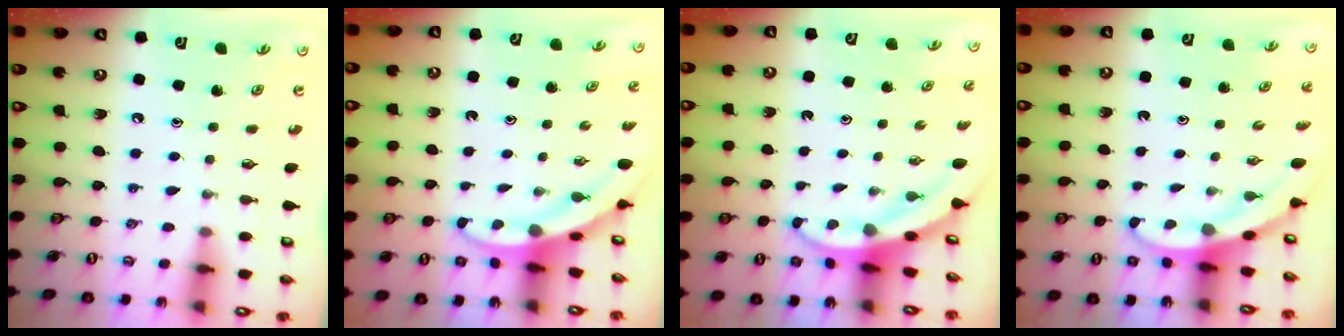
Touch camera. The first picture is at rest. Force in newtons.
{"total": 3.2, "press": 3.1, "slide": 0.3}
{"total": 3.7, "press": 3.7, "slide": 0.5}
{"total": 3.1, "press": 3.1, "slide": 0.1}